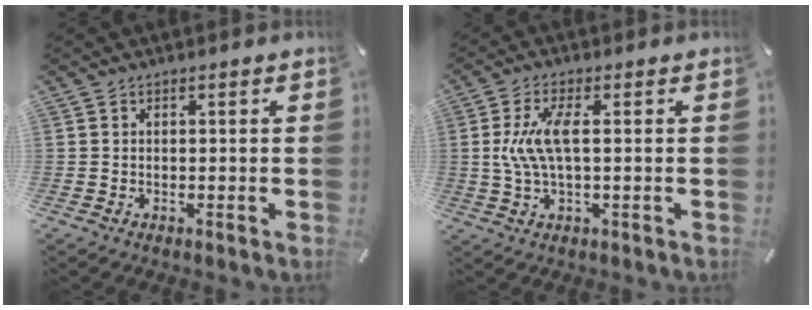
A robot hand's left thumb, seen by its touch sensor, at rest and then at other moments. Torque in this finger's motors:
{"motor_torque": [0.91, 1.66, 0.78, -0.47, 0.44]}